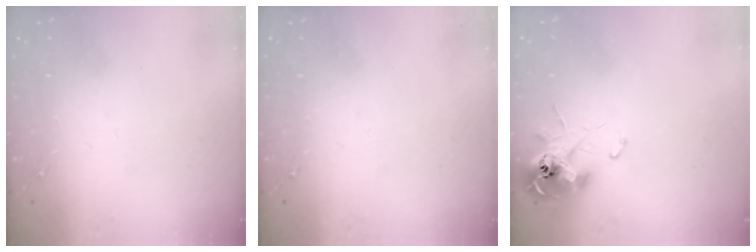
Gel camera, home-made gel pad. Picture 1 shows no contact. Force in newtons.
{"total": 0.0}
{"total": 11.2, "press": 11.2, "slide": 0.8}